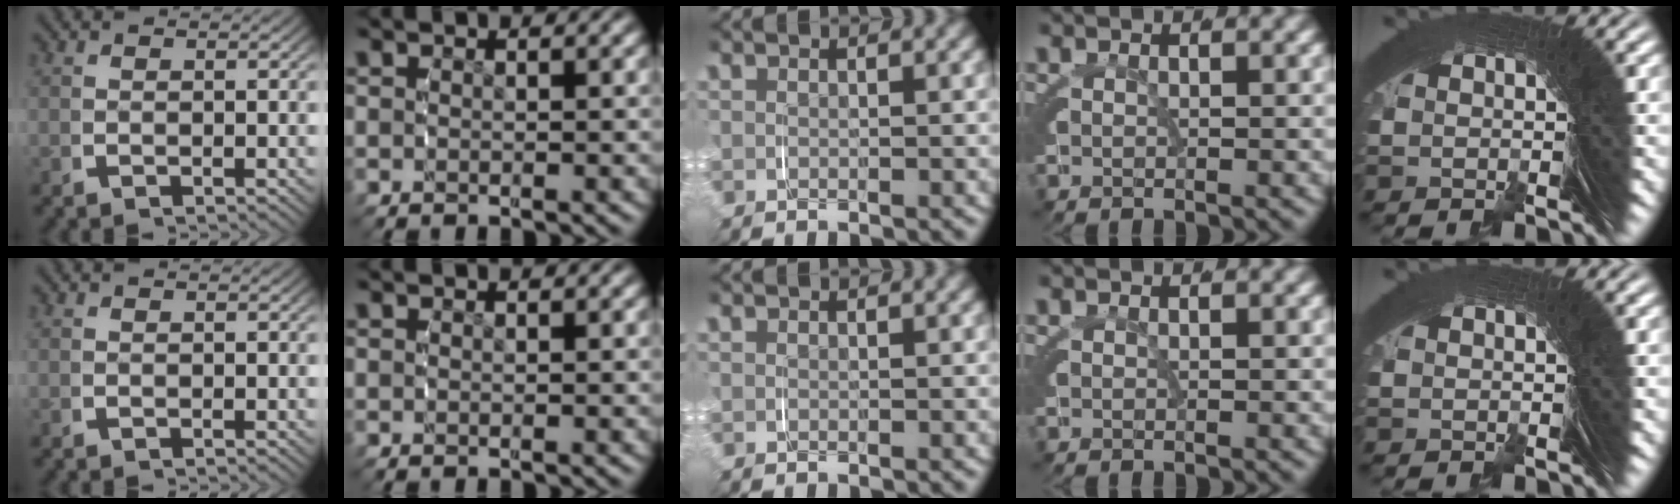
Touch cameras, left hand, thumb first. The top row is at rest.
{}